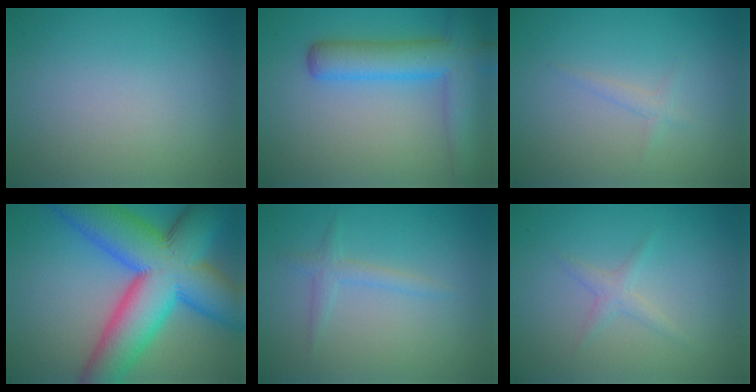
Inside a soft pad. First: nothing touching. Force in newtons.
{"total": 6.6, "press": 6.6, "slide": 0.4}
{"total": 0.9, "press": 0.9, "slide": 0.1}
{"total": 15.4, "press": 15.4, "slide": 0.6}
{"total": 1.5, "press": 1.5, "slide": 0.1}
{"total": 1.8, "press": 1.8, "slide": 0.1}